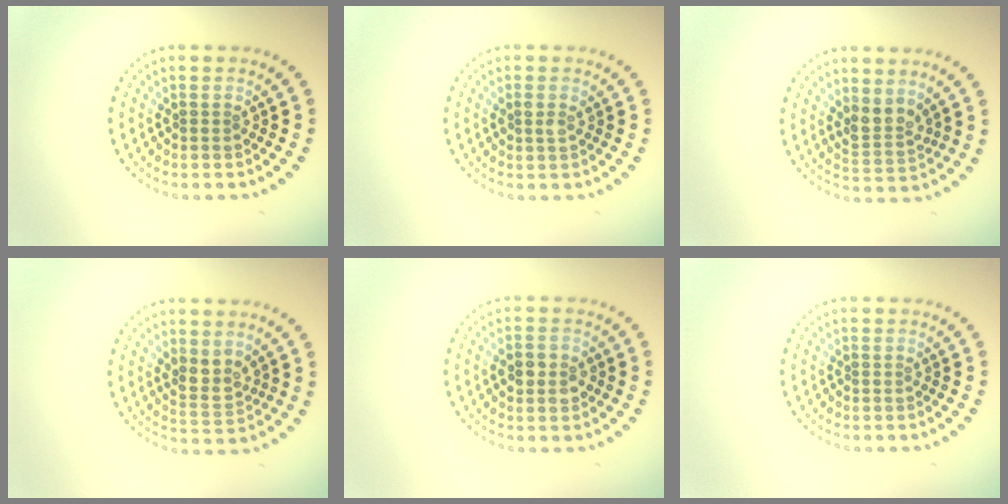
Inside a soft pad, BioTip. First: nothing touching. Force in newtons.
{"total": 1.0, "press": 1.0, "slide": 0.0}
{"total": 2.3, "press": 1.9, "slide": 1.3}
{"total": 2.3, "press": 2.0, "slide": 1.2}
{"total": 2.8, "press": 2.8, "slide": 0.1}
{"total": 0.0}